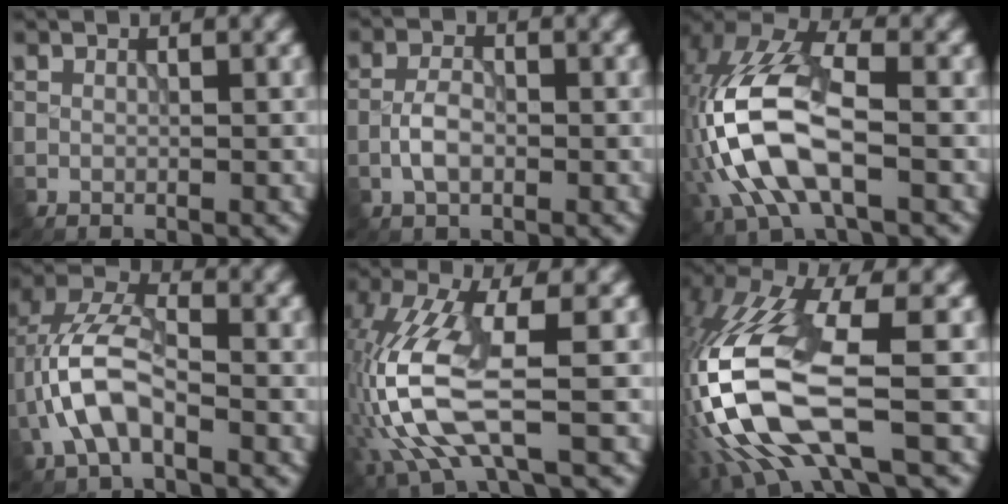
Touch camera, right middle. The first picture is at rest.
{"total": 2.7, "force": [-0.9, 1.4, 2.1], "torque": [-0.040, 0.004, -0.021]}
{"total": 10.5, "force": [-2.3, 5.1, 8.8], "torque": [-0.201, 0.014, -0.053]}
{"total": 6.1, "force": [-2.0, 3.0, 4.9], "torque": [-0.103, 0.016, -0.042]}
{"total": 8.5, "force": [-1.7, 2.7, 7.8], "torque": [-0.196, 0.000, -0.032]}
{"total": 13.1, "force": [-2.6, 4.7, 12.0], "torque": [-0.272, -0.004, -0.050]}